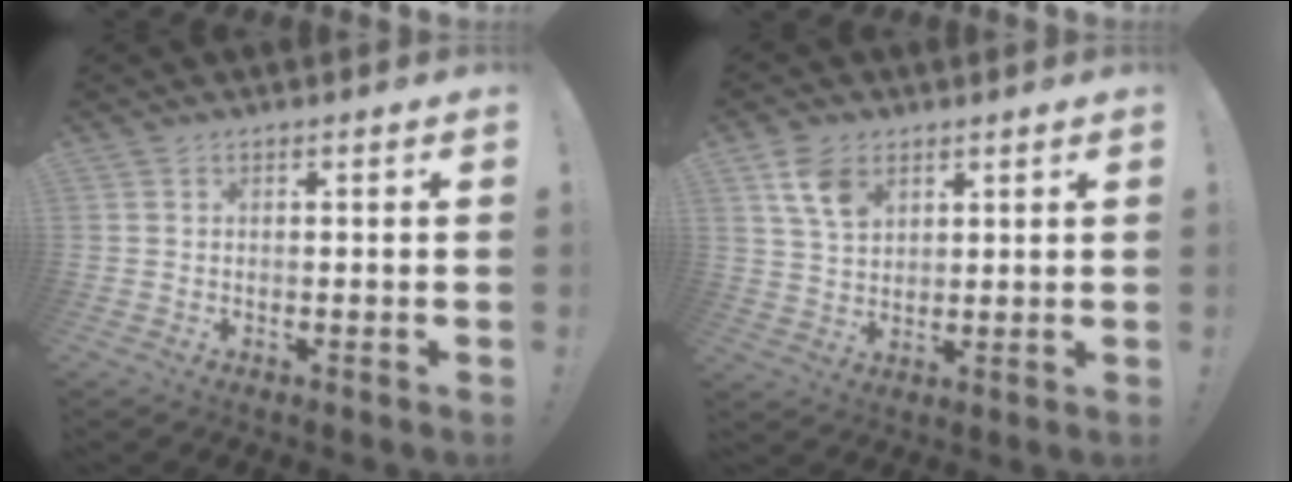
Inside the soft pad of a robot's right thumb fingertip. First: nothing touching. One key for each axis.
{"total": 8.7, "fx": 4.6, "fy": 5.6, "fz": 4.8, "tx": -0.086, "ty": -0.009, "tz": 0.092}